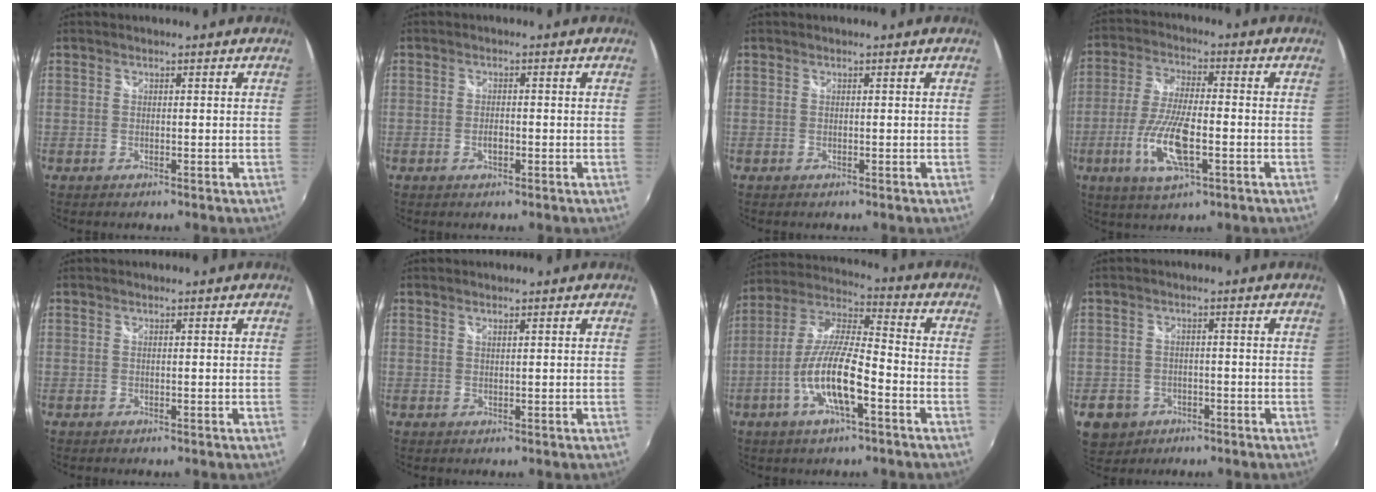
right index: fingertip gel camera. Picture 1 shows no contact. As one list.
[{"total": 1.7, "force": [-0.6, 0.9, 1.3], "torque": [-0.024, 0.000, -0.011]}, {"total": 0.0}, {"total": 11.8, "force": [-3.9, 3.5, 10.5], "torque": [-0.220, -0.011, -0.075]}, {"total": 0.0}, {"total": 0.7, "force": [0.5, 0.1, 0.4], "torque": [-0.007, 0.001, 0.008]}, {"total": 13.2, "force": [-5.3, 3.1, 11.7], "torque": [-0.239, -0.004, -0.102]}, {"total": 5.9, "force": [-2.6, 5.0, 1.7], "torque": [-0.049, 0.007, -0.034]}]